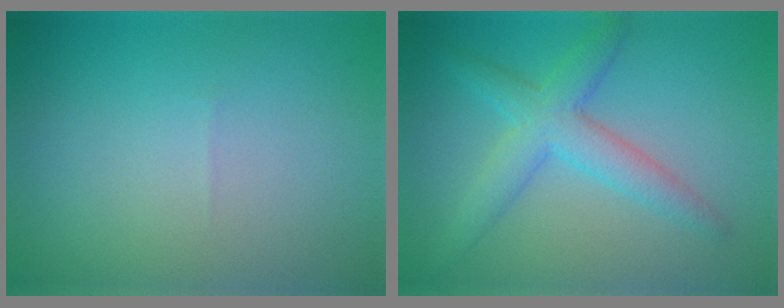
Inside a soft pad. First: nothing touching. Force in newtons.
{"total": 4.3, "press": 4.3, "slide": 0.1}